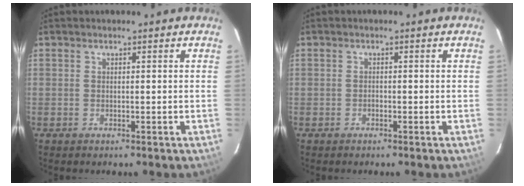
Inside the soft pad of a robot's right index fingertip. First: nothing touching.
{"total": 0.5, "force": [-0.3, 0.4, 0.1], "torque": [-0.002, 0.002, -0.006]}